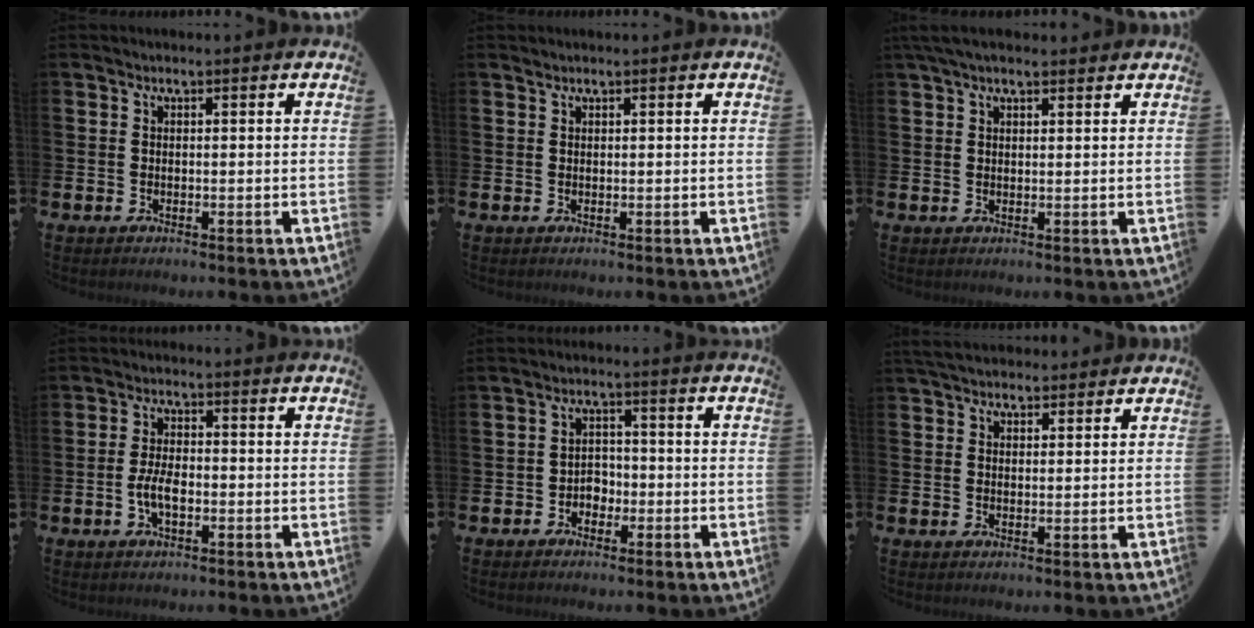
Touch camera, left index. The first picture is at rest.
{"total": 0.5, "force": [0.5, 0.0, 0.1], "torque": [-0.001, 0.001, 0.010]}
{"total": 3.5, "force": [2.7, 1.1, 1.9], "torque": [-0.043, 0.002, 0.050]}
{"total": 3.8, "force": [-0.9, 1.7, 3.3], "torque": [-0.057, -0.001, -0.020]}
{"total": 2.6, "force": [-1.5, 2.0, 0.8], "torque": [-0.020, 0.007, -0.036]}
{"total": 4.1, "force": [3.8, 1.3, 0.9], "torque": [-0.028, -0.008, 0.073]}